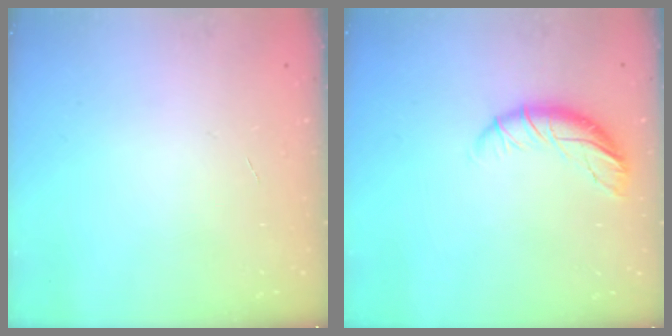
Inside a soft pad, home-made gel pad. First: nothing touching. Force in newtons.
{"total": 9.8, "press": 9.6, "slide": 1.7}